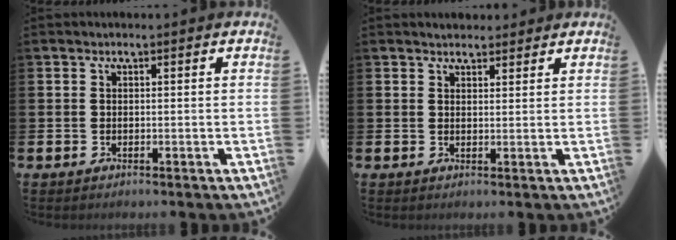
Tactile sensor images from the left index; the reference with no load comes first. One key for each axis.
{"total": 2.3, "fx": 2.3, "fy": 0.6, "fz": -0.2, "tx": 0.007, "ty": -0.008, "tz": 0.041}